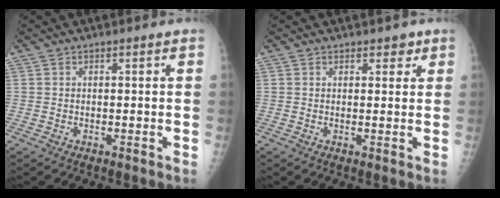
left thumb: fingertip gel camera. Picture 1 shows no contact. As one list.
[{"total": 2.3, "force": [1.5, 1.3, 1.1], "torque": [0.005, -0.006, 0.017]}]